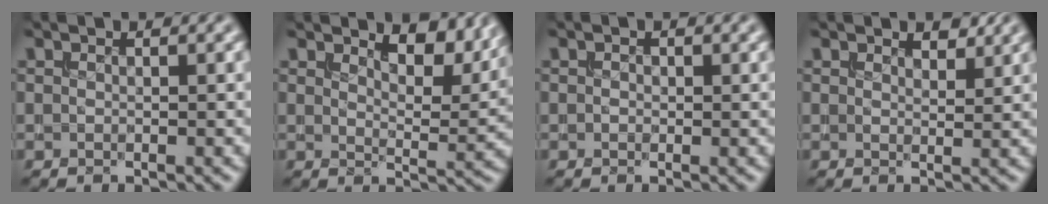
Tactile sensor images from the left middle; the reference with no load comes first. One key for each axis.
{"total": 6.1, "fx": 4.3, "fy": 2.2, "fz": 3.8, "tx": -0.054, "ty": -0.005, "tz": 0.060}
{"total": 0.5, "fx": 0.0, "fy": 0.4, "fz": 0.3, "tx": -0.007, "ty": 0.000, "tz": -0.003}
{"total": 1.6, "fx": 1.4, "fy": 0.4, "fz": 0.6, "tx": -0.011, "ty": -0.001, "tz": 0.021}